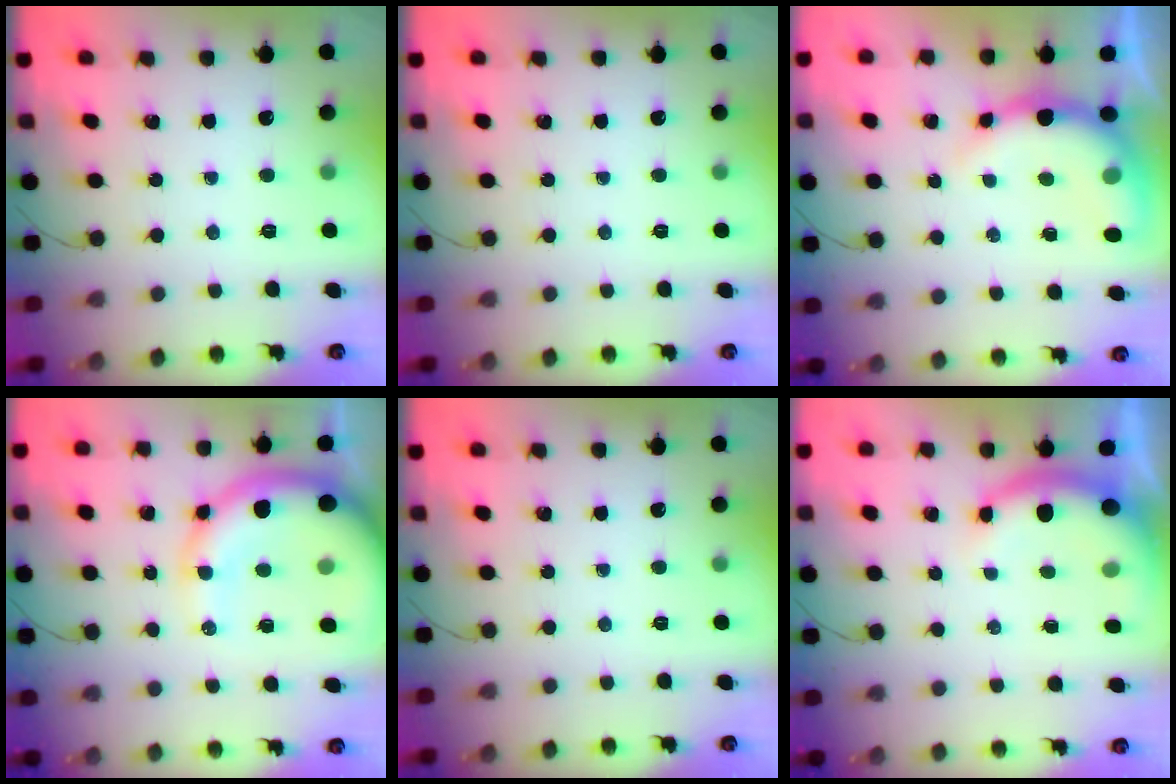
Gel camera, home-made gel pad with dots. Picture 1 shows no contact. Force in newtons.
{"total": 0.0}
{"total": 9.4, "press": 9.3, "slide": 1.1}
{"total": 17.9, "press": 17.5, "slide": 4.0}
{"total": 0.0}
{"total": 7.3, "press": 7.2, "slide": 0.7}